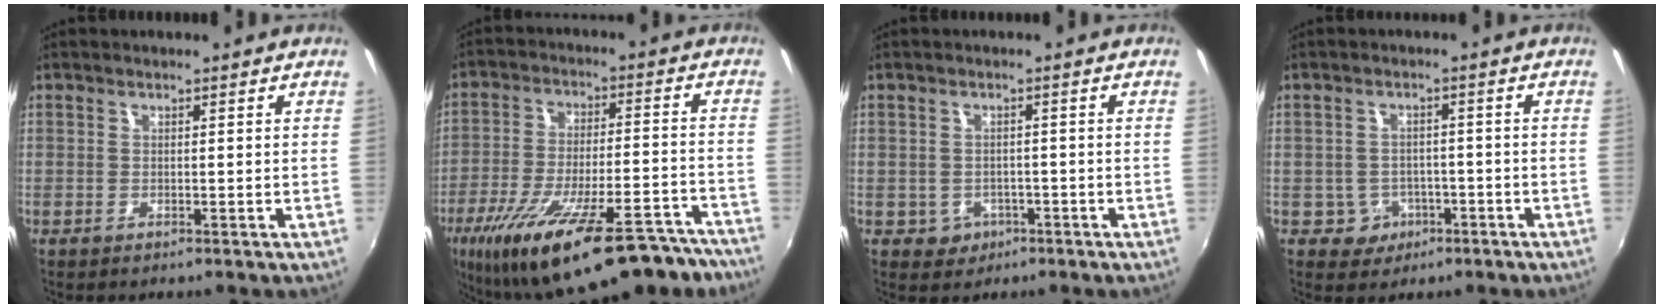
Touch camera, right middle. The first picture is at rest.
{"total": 29.0, "force": [-21.7, 8.8, 17.2], "torque": [-0.298, -0.040, -0.305]}
{"total": 4.4, "force": [-1.9, 3.9, 0.8], "torque": [-0.029, 0.006, -0.019]}
{"total": 5.2, "force": [-2.1, 4.6, 0.8], "torque": [-0.033, 0.010, -0.019]}